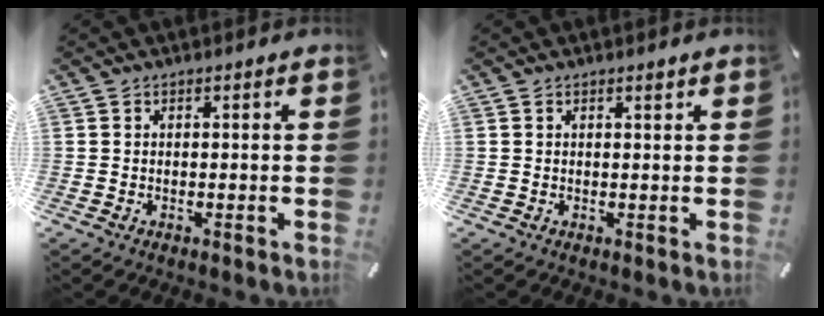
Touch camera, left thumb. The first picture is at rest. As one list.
[{"total": 0.9, "force": [0.6, 0.2, 0.6], "torque": [-0.012, 0.000, 0.010]}]